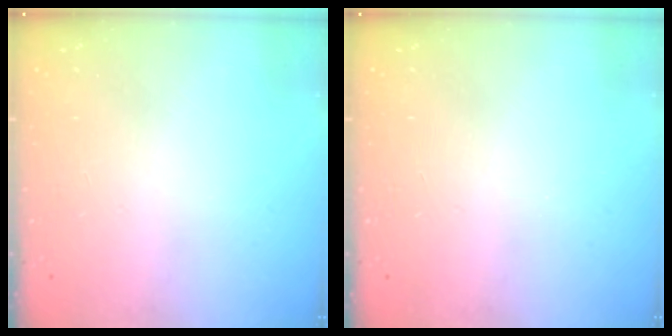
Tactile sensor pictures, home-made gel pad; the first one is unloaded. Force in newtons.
{"total": 0.0}